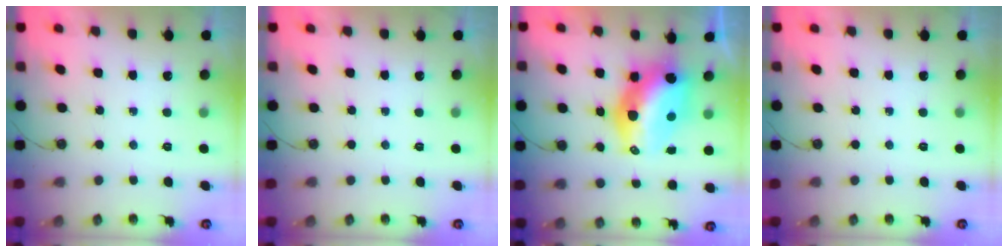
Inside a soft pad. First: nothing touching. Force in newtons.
{"total": 0.0}
{"total": 14.1, "press": 14.0, "slide": 1.2}
{"total": 0.0}